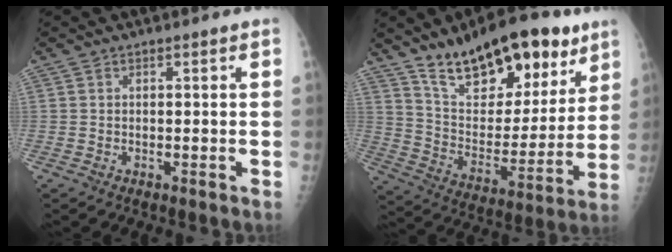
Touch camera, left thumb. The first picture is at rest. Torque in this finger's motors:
{"motor_torque": [0.87, 0.92, 1.47, -1.30, 0.14]}